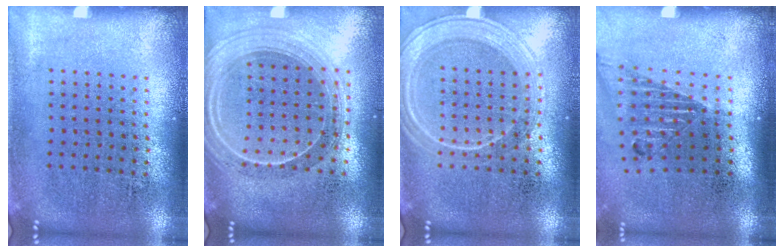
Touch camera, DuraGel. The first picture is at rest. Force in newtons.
{"total": 2.3, "press": 2.0, "slide": 1.2}
{"total": 3.0, "press": 2.9, "slide": 0.5}
{"total": 1.2, "press": 1.0, "slide": 0.6}